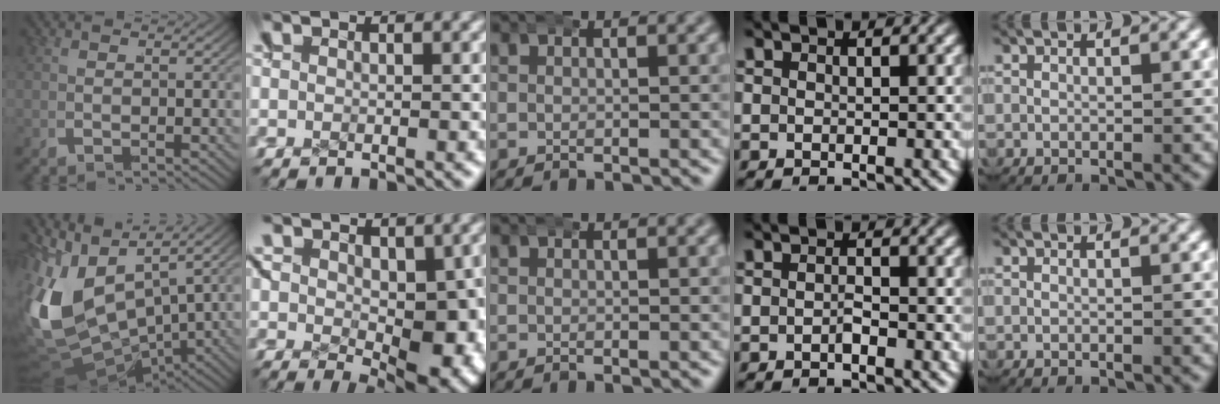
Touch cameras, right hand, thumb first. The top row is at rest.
{"thumb": {"total": 14.7, "force": [-1.0, 10.0, 10.8], "torque": [-0.248, -0.052, 0.003]}, "index": {"total": 4.8, "force": [-1.1, 2.3, 4.1], "torque": [-0.060, -0.033, 0.004]}, "ring": {"total": 1.0, "force": [-0.6, 0.4, 0.6], "torque": [-0.016, -0.001, -0.016]}}